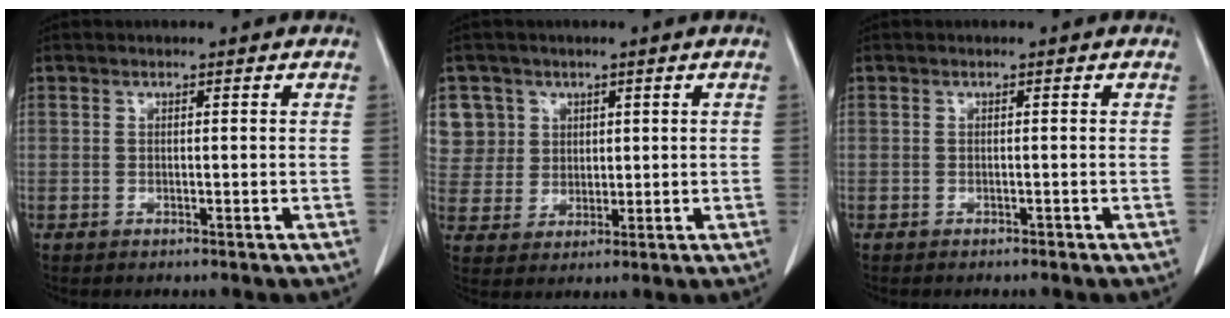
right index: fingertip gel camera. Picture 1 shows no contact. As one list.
[{"total": 7.7, "force": [3.3, 6.9, 0.1], "torque": [0.005, 0.018, 0.078]}, {"total": 0.8, "force": [-0.7, 0.2, 0.3], "torque": [-0.007, -0.001, -0.010]}]